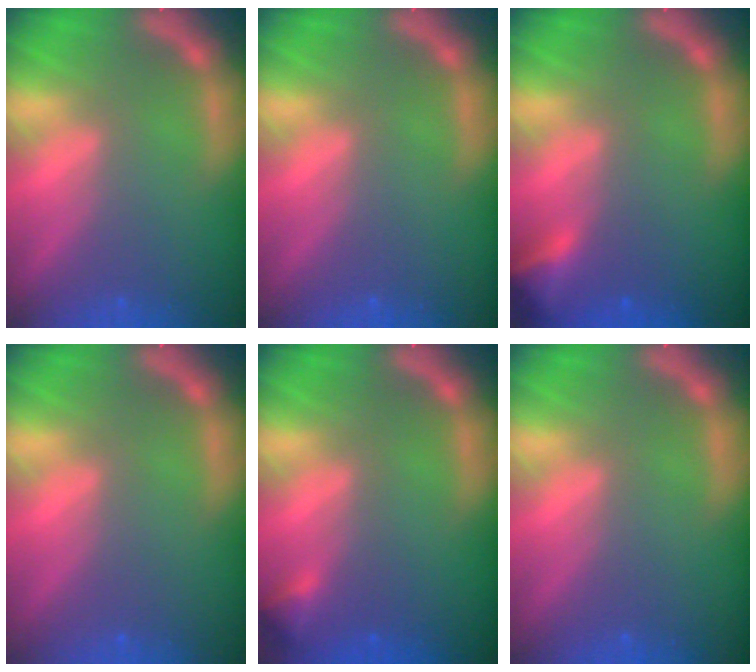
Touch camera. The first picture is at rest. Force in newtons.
{"total": 0.0}
{"total": 2.9}
{"total": 0.0}
{"total": 1.4}
{"total": 0.0}